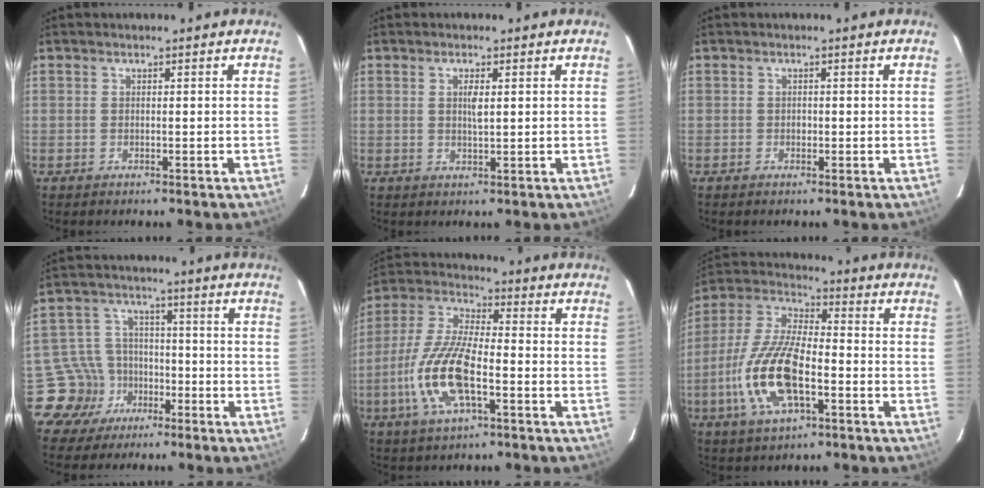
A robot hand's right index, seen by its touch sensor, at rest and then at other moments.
{"total": 2.4, "force": [0.6, 0.7, 2.2], "torque": [-0.039, -0.002, 0.010]}
{"total": 0.7, "force": [-0.2, 0.6, 0.2], "torque": [-0.002, 0.001, -0.003]}
{"total": 9.0, "force": [-4.8, 7.6, 0.2], "torque": [-0.030, 0.028, -0.072]}
{"total": 14.8, "force": [-4.7, 5.1, 13.0], "torque": [-0.281, -0.005, -0.094]}
{"total": 16.1, "force": [-5.0, 6.3, 14.0], "torque": [-0.301, -0.006, -0.098]}